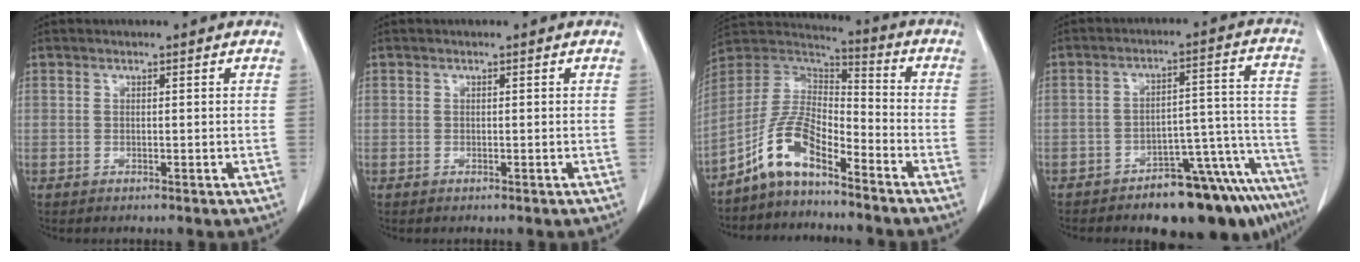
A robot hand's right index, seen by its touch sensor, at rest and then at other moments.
{"total": 0.0}
{"total": 10.0, "force": [-6.9, 3.2, 6.6], "torque": [-0.152, 0.022, -0.137]}
{"total": 16.4, "force": [-13.1, 4.9, 8.5], "torque": [-0.038, 0.056, -0.177]}